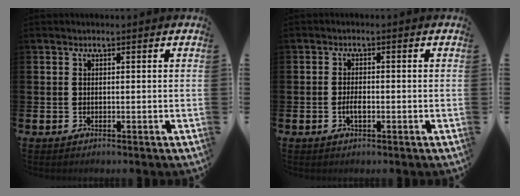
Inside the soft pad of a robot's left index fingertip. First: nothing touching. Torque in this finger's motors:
{"motor_torque": [0.32, 0.04, 0.05, 0.05]}